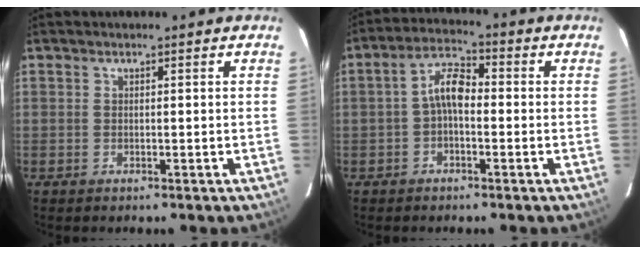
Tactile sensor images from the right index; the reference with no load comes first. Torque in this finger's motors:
{"motor_torque": [0.51, -0.11, 0.45, 0.11]}